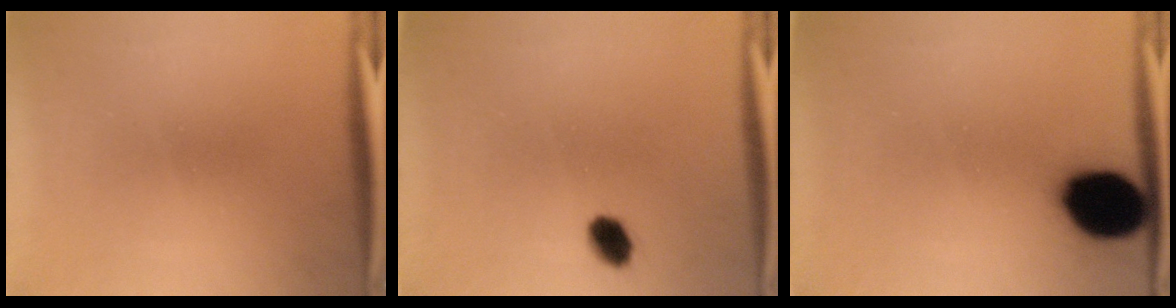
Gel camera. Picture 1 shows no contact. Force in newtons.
{"total": 3.8}
{"total": 15.1}